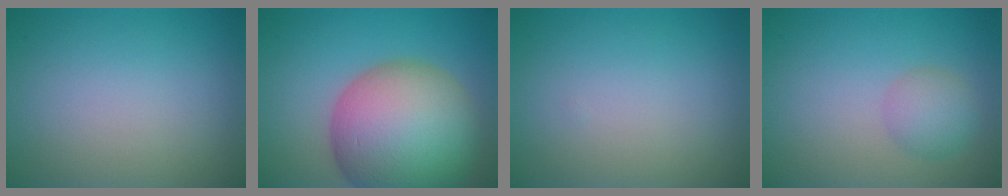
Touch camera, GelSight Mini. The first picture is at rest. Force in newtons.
{"total": 15.3, "press": 15.3, "slide": 0.9}
{"total": 0.0}
{"total": 2.5, "press": 2.5, "slide": 0.1}